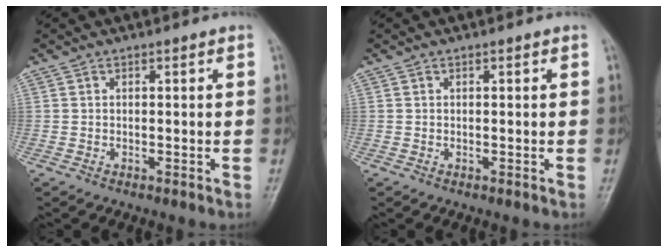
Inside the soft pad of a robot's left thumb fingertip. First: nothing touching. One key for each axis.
{"total": 0.0}